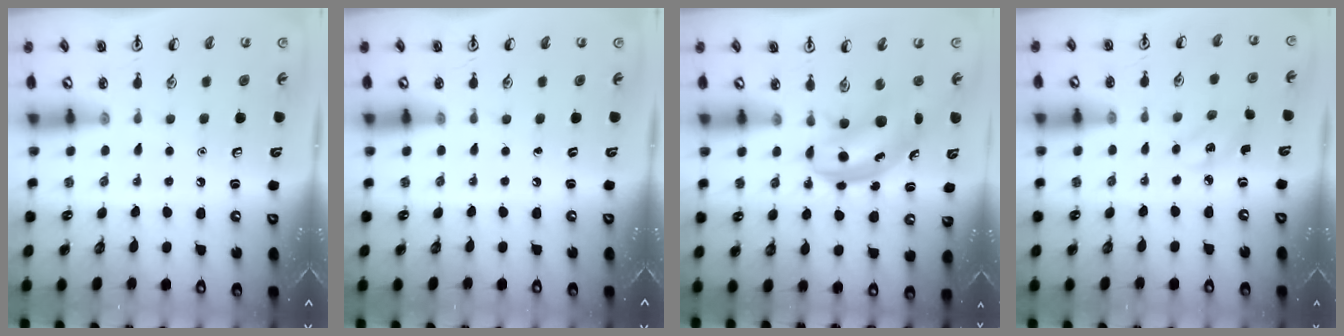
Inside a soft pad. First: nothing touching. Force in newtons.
{"total": 0.0}
{"total": 4.7, "press": 4.6, "slide": 0.5}
{"total": 2.3, "press": 2.1, "slide": 0.8}